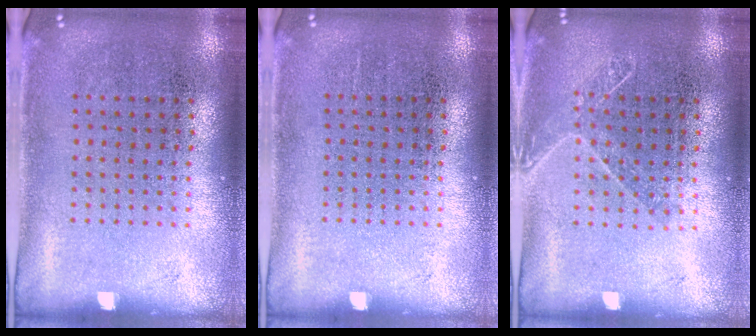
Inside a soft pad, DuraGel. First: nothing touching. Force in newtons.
{"total": 0.0}
{"total": 1.2, "press": 1.0, "slide": 0.6}